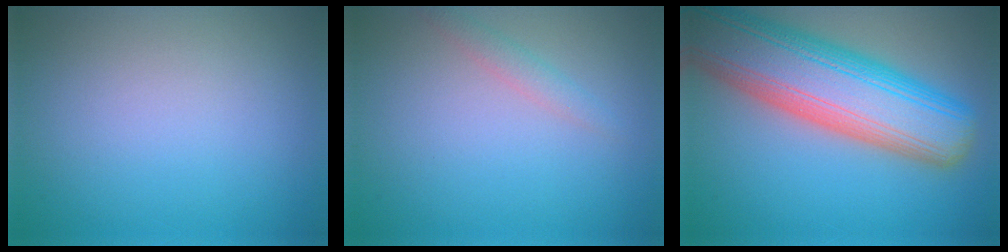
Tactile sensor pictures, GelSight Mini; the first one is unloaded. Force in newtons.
{"total": 1.3, "press": 1.3, "slide": 0.1}
{"total": 12.9, "press": 12.9, "slide": 0.8}